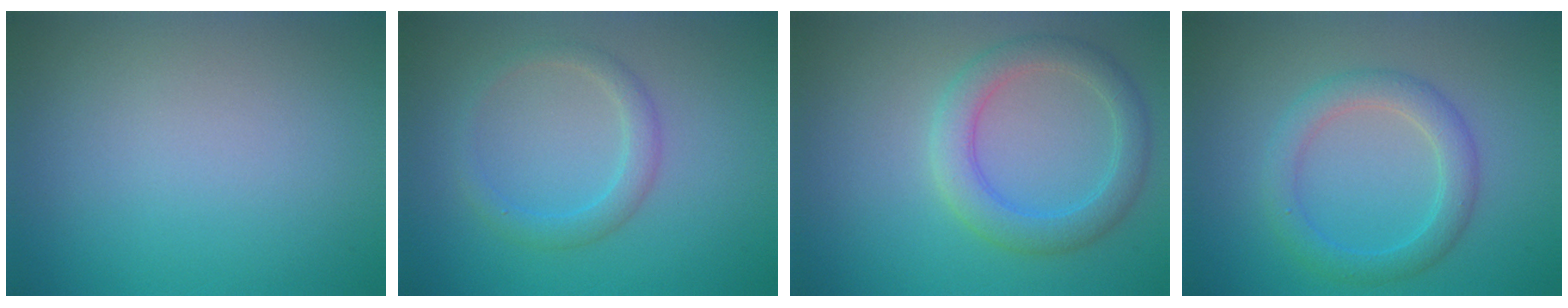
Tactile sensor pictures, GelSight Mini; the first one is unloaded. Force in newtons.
{"total": 2.0, "press": 2.0, "slide": 0.2}
{"total": 3.7, "press": 3.7, "slide": 0.2}
{"total": 3.2, "press": 3.2, "slide": 0.0}